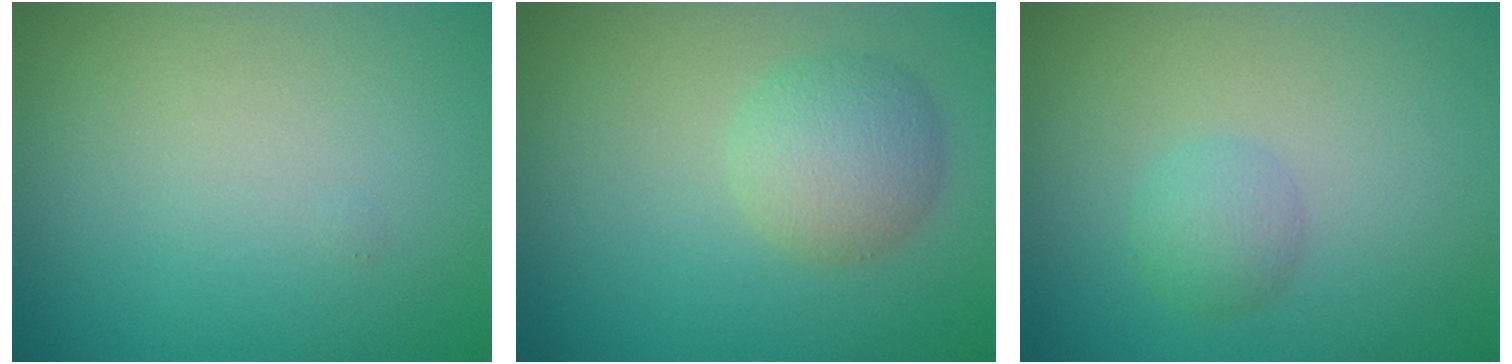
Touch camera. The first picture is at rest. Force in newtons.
{"total": 3.3, "press": 3.3, "slide": 0.0}
{"total": 1.8, "press": 1.8, "slide": 0.0}